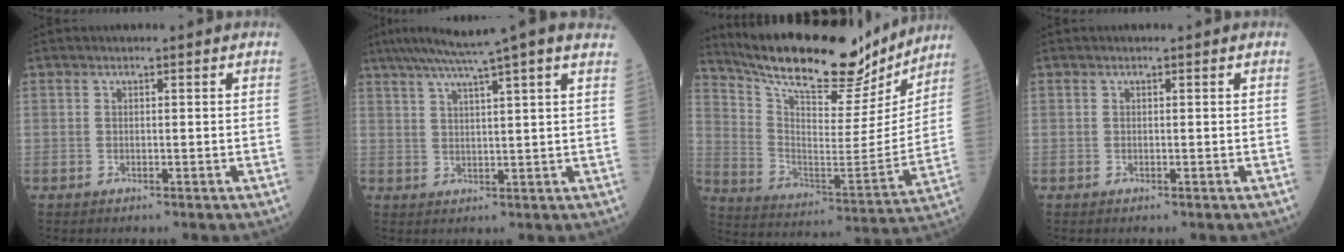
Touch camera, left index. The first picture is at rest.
{"total": 12.2, "force": [9.5, -0.9, 7.6], "torque": [-0.128, 0.041, 0.121]}
{"total": 23.5, "force": [20.6, 5.3, 10.1], "torque": [-0.175, -0.018, 0.314]}
{"total": 0.0}